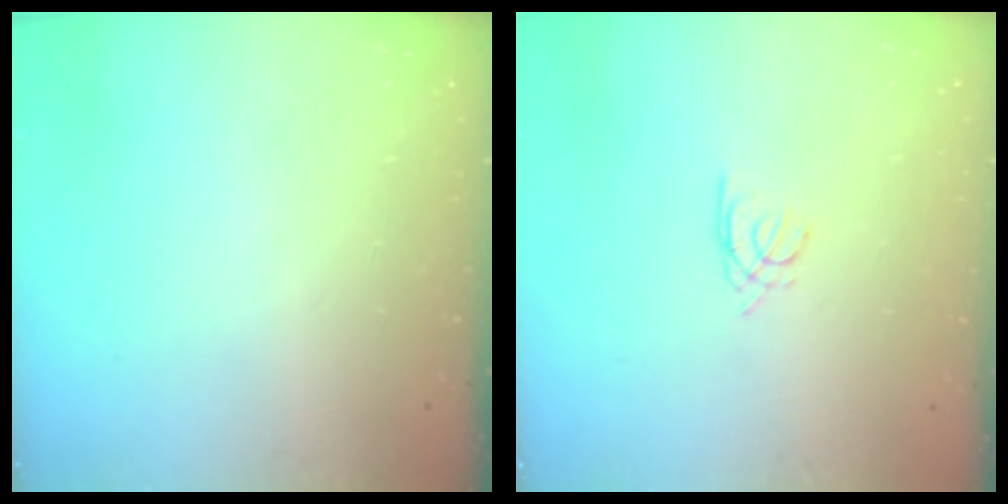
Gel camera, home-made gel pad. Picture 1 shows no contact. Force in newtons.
{"total": 1.5, "press": 1.4, "slide": 0.4}